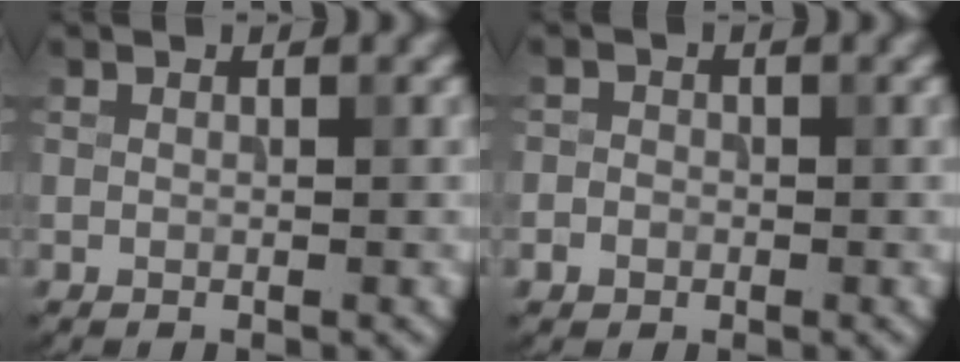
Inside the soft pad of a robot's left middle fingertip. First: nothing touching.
{"total": 1.4, "force": [-0.3, 1.3, 0.2], "torque": [0.014, 0.002, -0.012]}